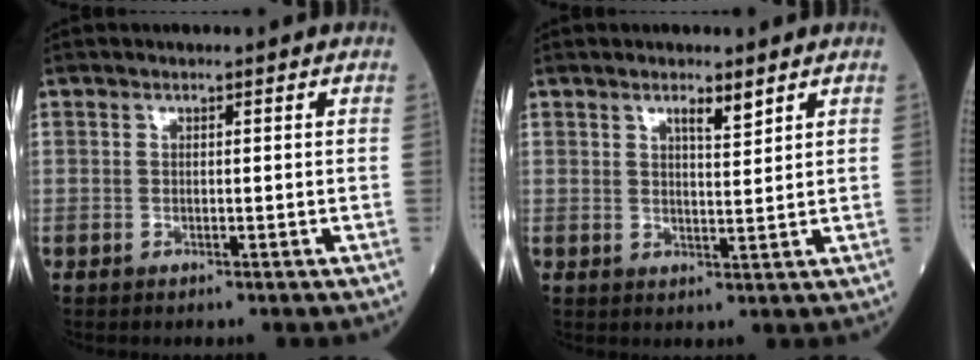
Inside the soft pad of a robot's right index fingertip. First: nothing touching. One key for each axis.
{"total": 2.8, "fx": 2.0, "fy": 0.3, "fz": 2.0, "tx": -0.035, "ty": -0.002, "tz": 0.033}